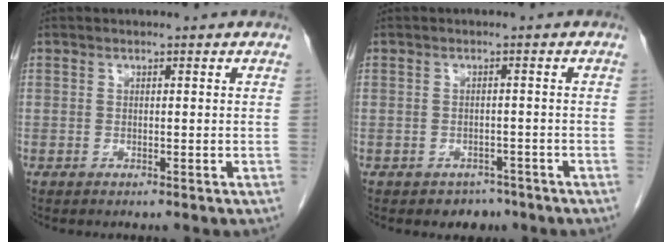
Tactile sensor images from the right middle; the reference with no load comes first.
{"total": 2.7, "force": [-2.0, 1.8, 0.3], "torque": [-0.005, 0.008, -0.024]}